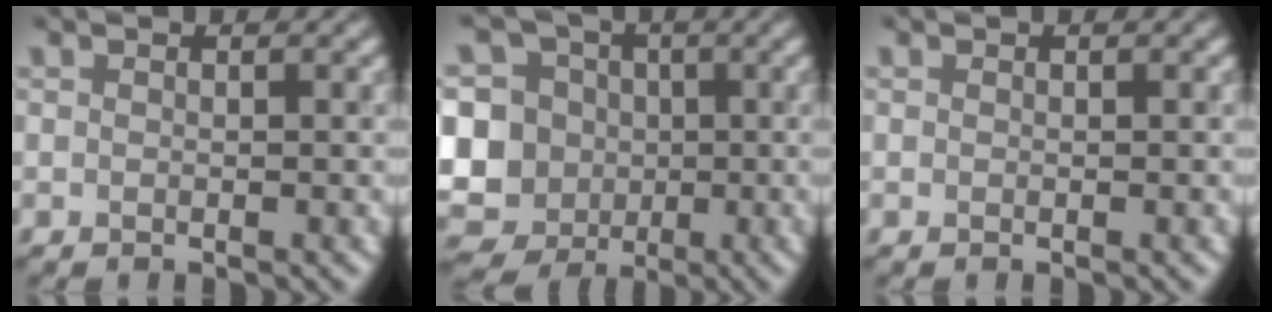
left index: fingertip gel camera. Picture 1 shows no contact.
{"total": 14.4, "force": [-1.2, 13.6, 4.6], "torque": [-0.140, 0.010, -0.045]}
{"total": 0.0}